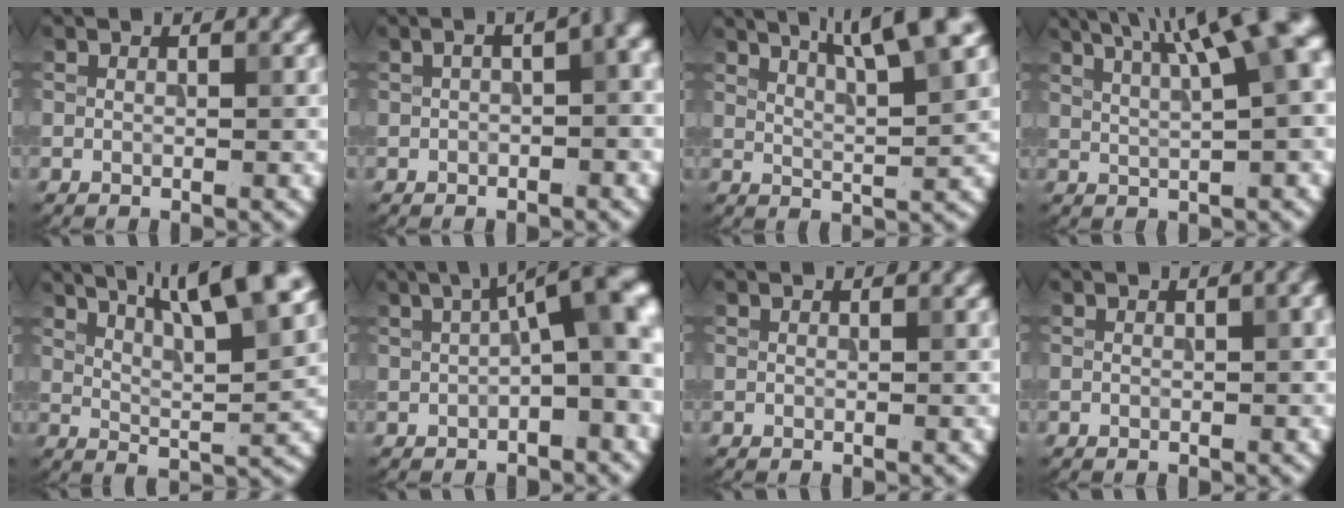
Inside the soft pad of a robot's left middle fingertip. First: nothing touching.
{"total": 11.4, "force": [1.2, 5.0, 10.3], "torque": [-0.071, 0.051, -0.014]}
{"total": 7.8, "force": [5.0, 1.5, 5.8], "torque": [-0.070, 0.022, 0.061]}
{"total": 13.2, "force": [6.0, 4.3, 10.9], "torque": [-0.123, 0.054, 0.065]}
{"total": 11.0, "force": [6.8, 2.6, 8.3], "torque": [-0.100, 0.024, 0.082]}
{"total": 7.2, "force": [0.8, 2.0, 6.9], "torque": [-0.092, 0.022, 0.005]}
{"total": 0.0}
{"total": 2.4, "force": [0.3, 1.1, 2.1], "torque": [-0.020, 0.002, 0.004]}